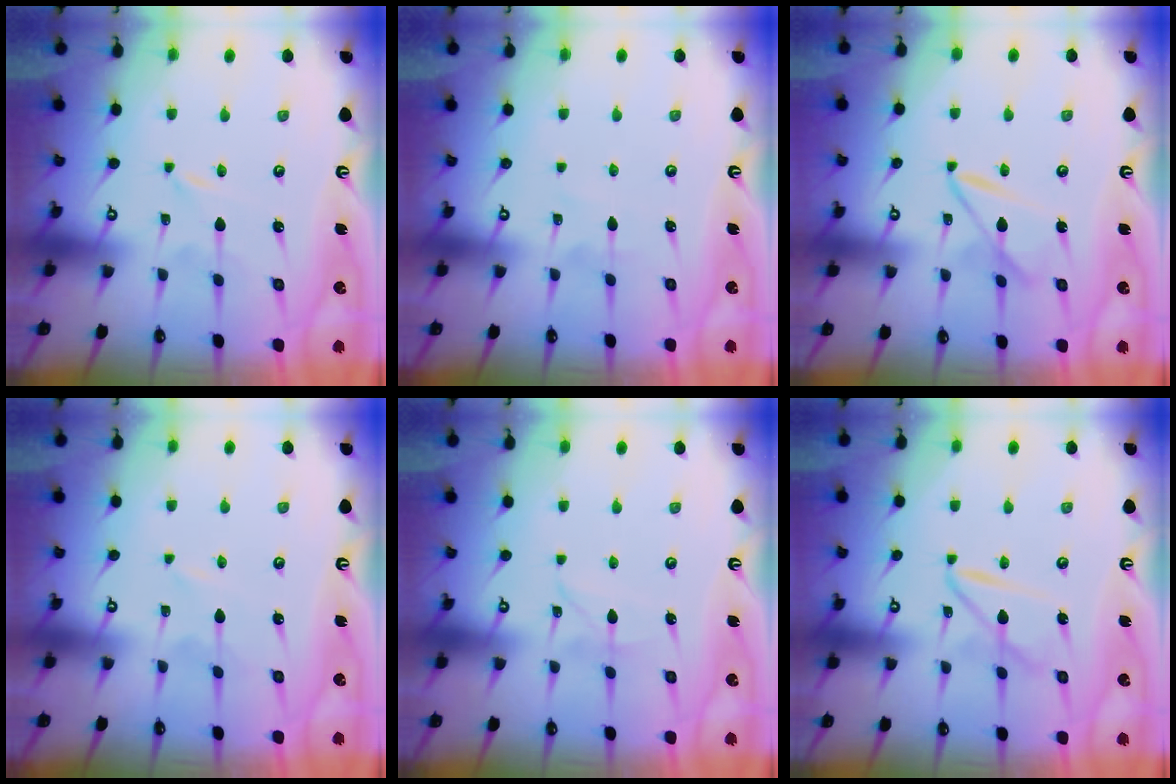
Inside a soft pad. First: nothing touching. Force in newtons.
{"total": 3.2, "press": 3.2, "slide": 0.4}
{"total": 7.2, "press": 7.1, "slide": 0.4}
{"total": 1.7, "press": 1.7, "slide": 0.3}
{"total": 2.6, "press": 2.6, "slide": 0.3}
{"total": 8.4, "press": 8.4, "slide": 0.7}